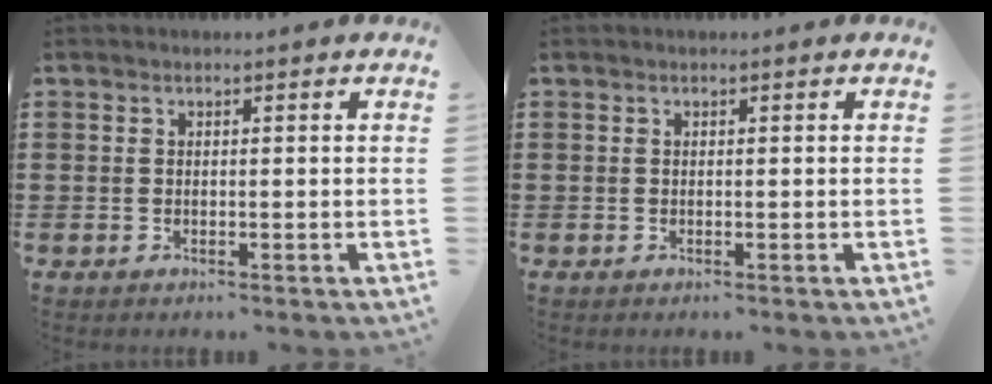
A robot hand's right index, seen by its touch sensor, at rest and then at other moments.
{"total": 0.0}